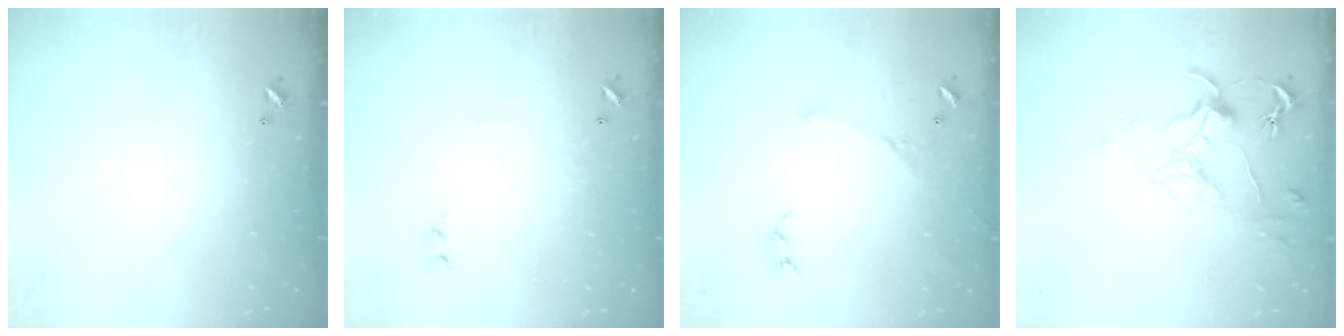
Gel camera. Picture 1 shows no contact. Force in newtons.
{"total": 0.8, "press": 0.7, "slide": 0.5}
{"total": 2.8, "press": 2.6, "slide": 1.0}
{"total": 1.7, "press": 1.5, "slide": 0.9}